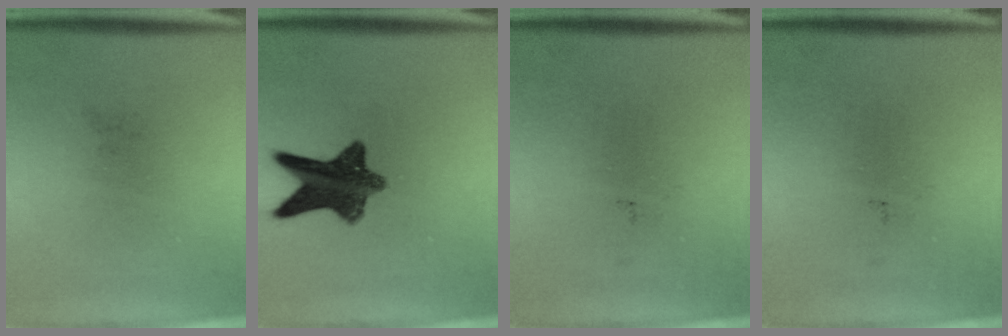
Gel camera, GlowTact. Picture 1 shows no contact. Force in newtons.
{"total": 10.0}
{"total": 0.0}
{"total": 0.0}